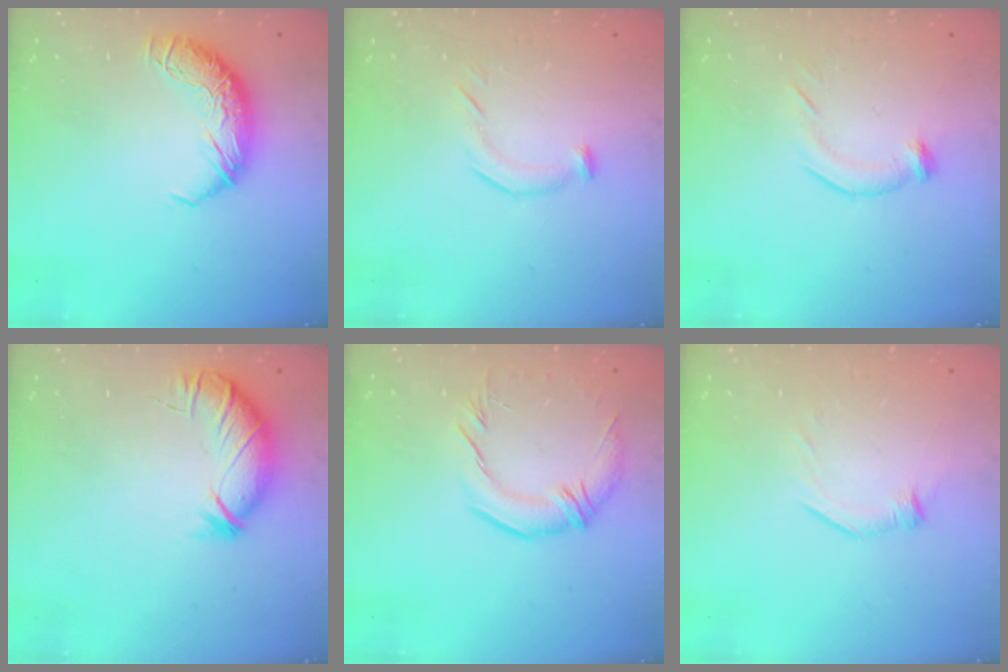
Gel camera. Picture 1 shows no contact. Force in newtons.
{"total": 6.3, "press": 6.2, "slide": 0.5}
{"total": 4.3, "press": 4.2, "slide": 1.0}
{"total": 3.6, "press": 3.5, "slide": 0.8}
{"total": 2.7, "press": 1.0, "slide": 2.5}
{"total": 5.8, "press": 5.7, "slide": 1.1}